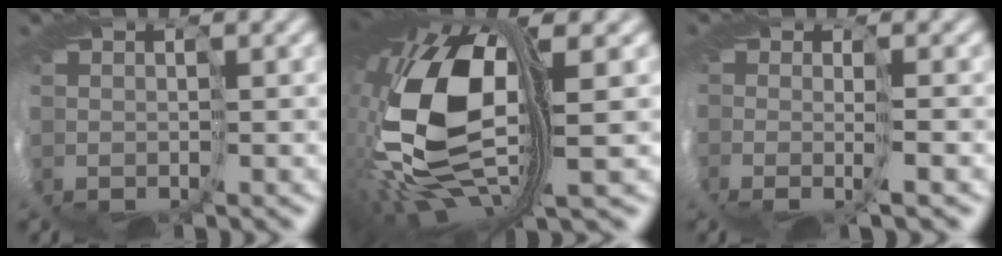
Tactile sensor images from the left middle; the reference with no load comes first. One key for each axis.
{"total": 14.5, "fx": 1.7, "fy": 7.6, "fz": 12.2, "tx": -0.287, "ty": -0.049, "tz": 0.052}
{"total": 2.6, "fx": -1.0, "fy": 0.5, "fz": 2.4, "tx": -0.074, "ty": -0.014, "tz": -0.010}